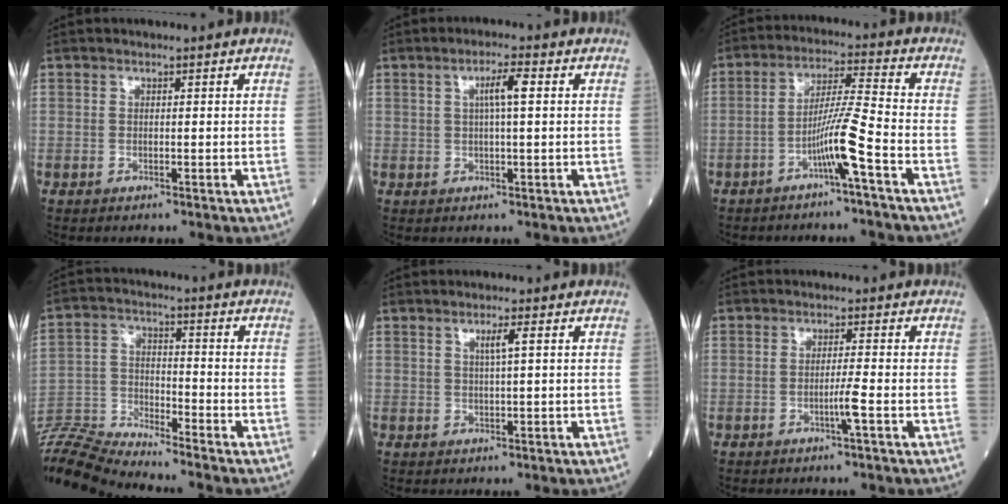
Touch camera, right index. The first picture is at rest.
{"total": 3.7, "force": [1.1, 0.2, 3.5], "torque": [-0.057, 0.005, 0.016]}
{"total": 7.2, "force": [-3.3, -1.2, 6.2], "torque": [-0.120, 0.009, -0.064]}
{"total": 10.7, "force": [-10.6, -1.7, 0.5], "torque": [-0.008, 0.013, -0.208]}
{"total": 2.1, "force": [0.9, -0.2, 1.8], "torque": [-0.029, -0.002, 0.015]}
{"total": 2.4, "force": [-0.9, -0.6, 2.1], "torque": [-0.040, -0.004, -0.018]}